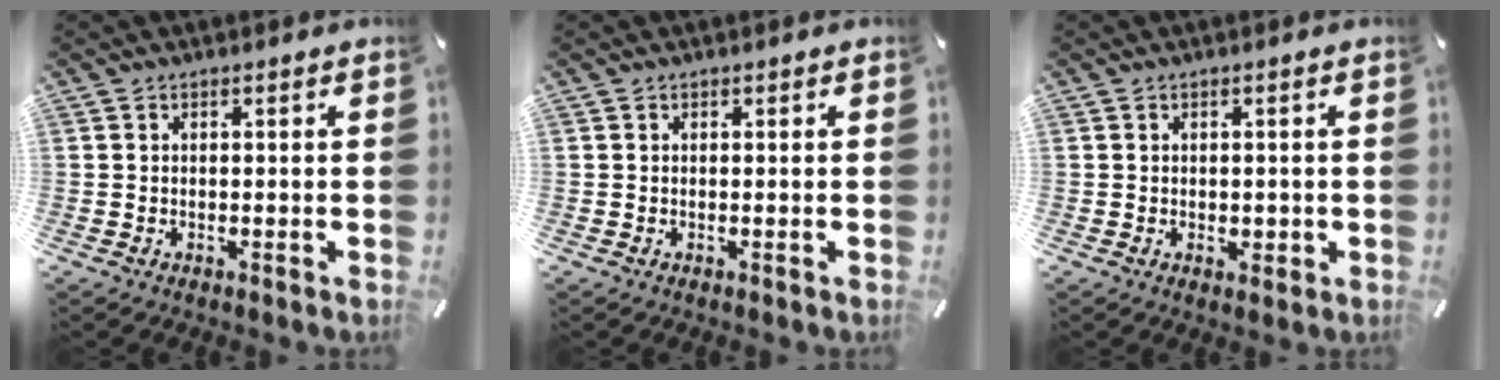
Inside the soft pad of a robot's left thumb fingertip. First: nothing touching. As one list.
[{"total": 0.0}, {"total": 1.6, "force": [-0.2, 1.1, 1.2], "torque": [-0.022, 0.002, -0.004]}]